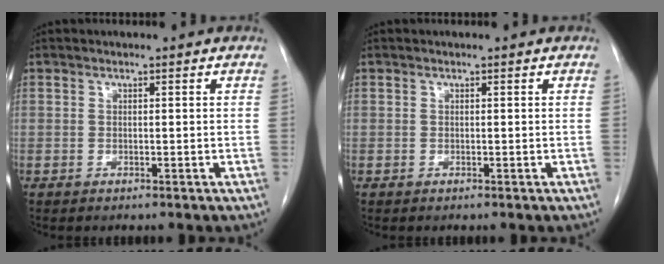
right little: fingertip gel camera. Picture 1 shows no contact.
{"total": 0.0}